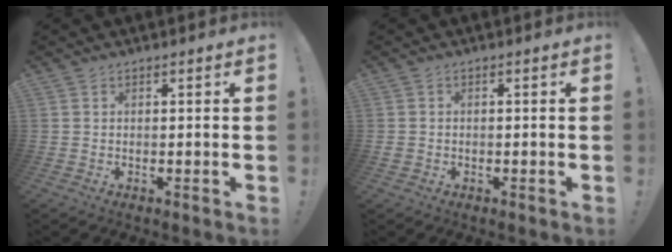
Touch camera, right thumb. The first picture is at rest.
{"total": 1.0, "force": [-0.2, 1.0, 0.3], "torque": [-0.012, 0.006, -0.001]}